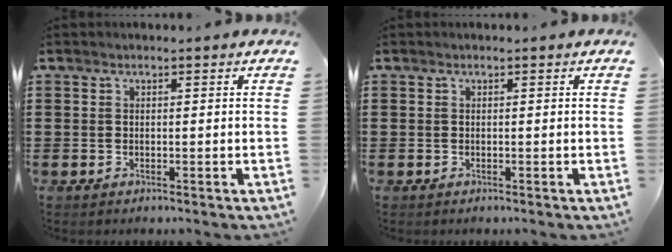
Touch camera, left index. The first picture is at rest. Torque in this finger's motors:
{"motor_torque": [0.00, 0.00, 0.00, 0.00]}